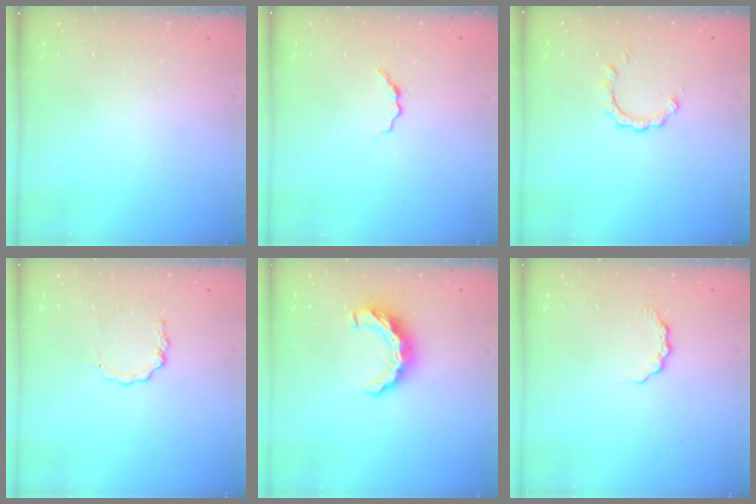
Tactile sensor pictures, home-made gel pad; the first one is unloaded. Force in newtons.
{"total": 4.7, "press": 4.6, "slide": 0.7}
{"total": 2.8, "press": 2.7, "slide": 0.3}
{"total": 4.8, "press": 4.7, "slide": 0.4}
{"total": 9.4, "press": 9.4, "slide": 0.8}
{"total": 4.8, "press": 4.8, "slide": 0.6}